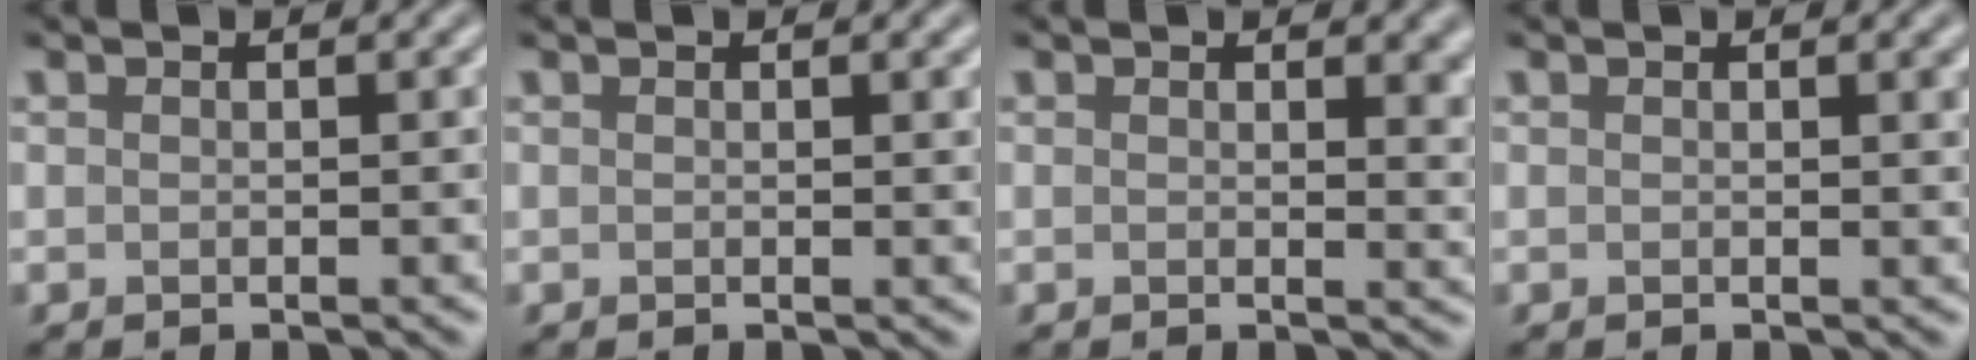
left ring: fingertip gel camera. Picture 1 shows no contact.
{"total": 0.7, "force": [0.4, 0.2, 0.6], "torque": [-0.002, 0.001, 0.004]}
{"total": 2.8, "force": [1.1, 1.2, 2.3], "torque": [-0.019, -0.006, 0.017]}
{"total": 1.3, "force": [0.5, 0.4, 1.2], "torque": [-0.008, 0.002, 0.006]}